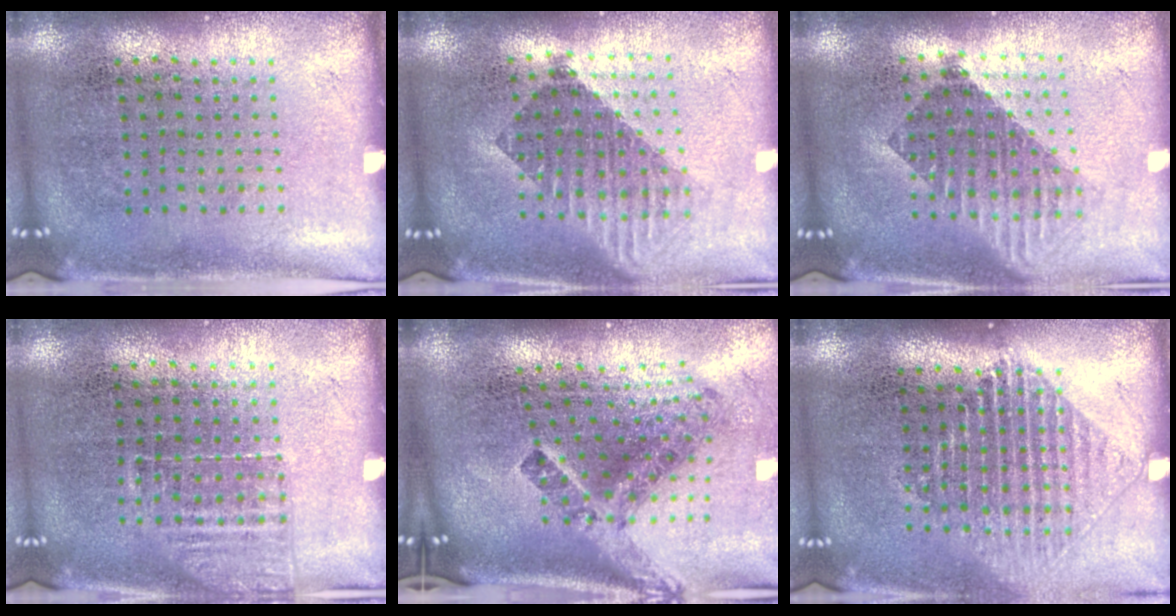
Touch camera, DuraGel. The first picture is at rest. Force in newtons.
{"total": 1.6, "press": 1.4, "slide": 0.9}
{"total": 1.6, "press": 1.4, "slide": 0.9}
{"total": 1.3, "press": 1.1, "slide": 0.6}
{"total": 2.9, "press": 1.8, "slide": 2.3}
{"total": 1.2, "press": 1.2, "slide": 0.4}